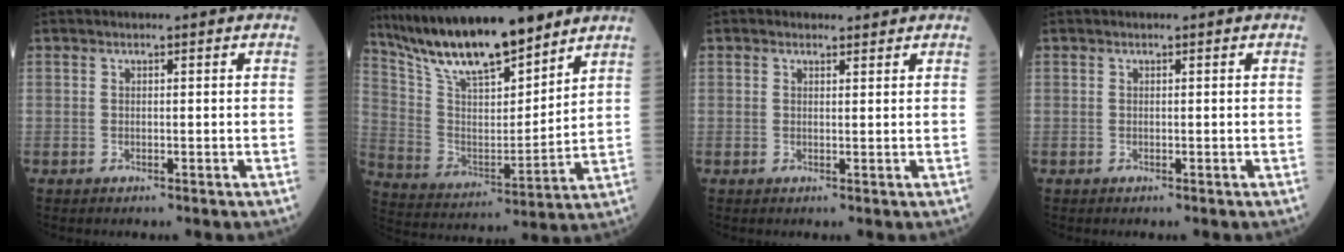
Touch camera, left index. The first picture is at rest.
{"total": 17.5, "force": [14.4, 3.5, 9.4], "torque": [-0.170, 0.000, 0.267]}
{"total": 1.0, "force": [0.7, 0.6, 0.1], "torque": [-0.006, 0.001, 0.009]}
{"total": 0.0}